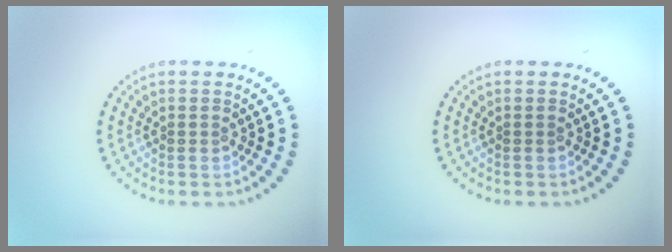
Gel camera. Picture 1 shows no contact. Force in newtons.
{"total": 0.0}